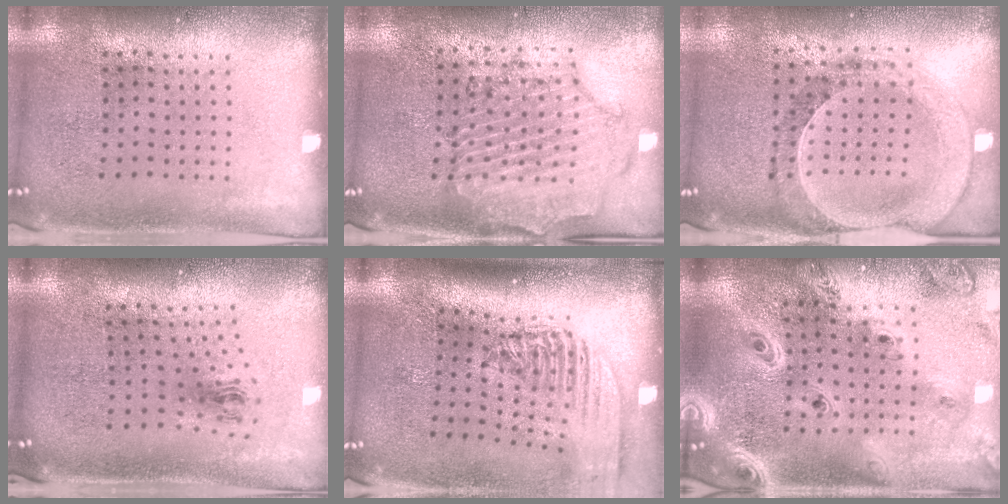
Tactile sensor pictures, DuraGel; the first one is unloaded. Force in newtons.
{"total": 1.0, "press": 1.0, "slide": 0.3}
{"total": 0.9, "press": 0.9, "slide": 0.2}
{"total": 1.0, "press": 0.4, "slide": 0.9}
{"total": 2.3, "press": 1.8, "slide": 1.5}
{"total": 3.6, "press": 2.8, "slide": 2.2}